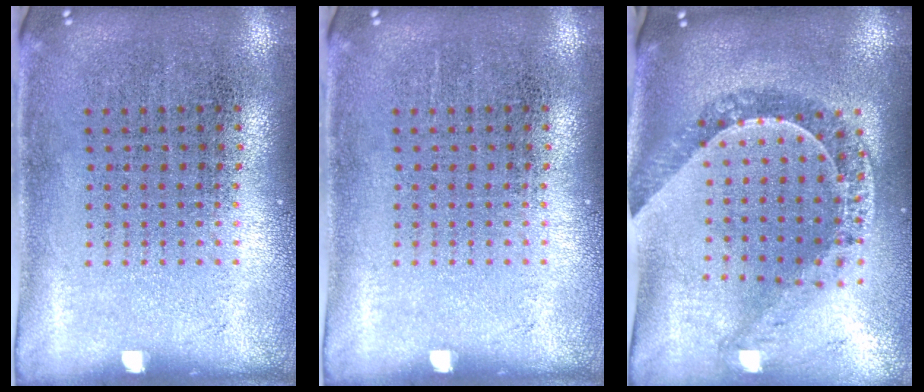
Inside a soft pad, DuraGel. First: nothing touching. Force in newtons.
{"total": 0.0}
{"total": 1.1, "press": 1.1, "slide": 0.3}